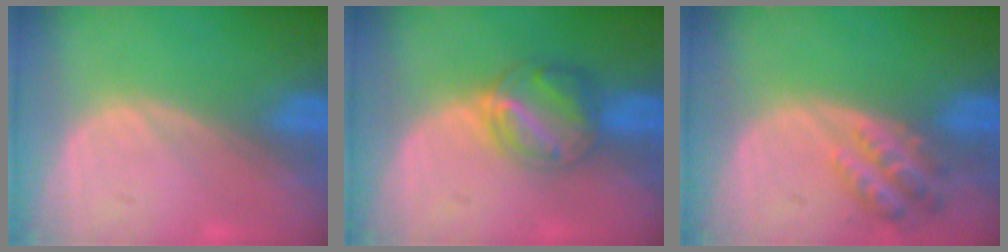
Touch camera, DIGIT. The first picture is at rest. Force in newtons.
{"total": 5.7, "press": 5.5, "slide": 1.6}
{"total": 5.6, "press": 5.1, "slide": 2.2}